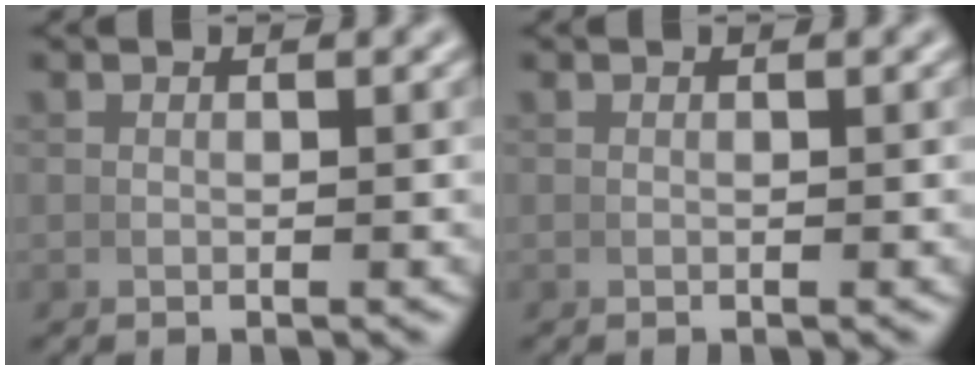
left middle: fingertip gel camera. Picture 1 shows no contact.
{"total": 0.0}